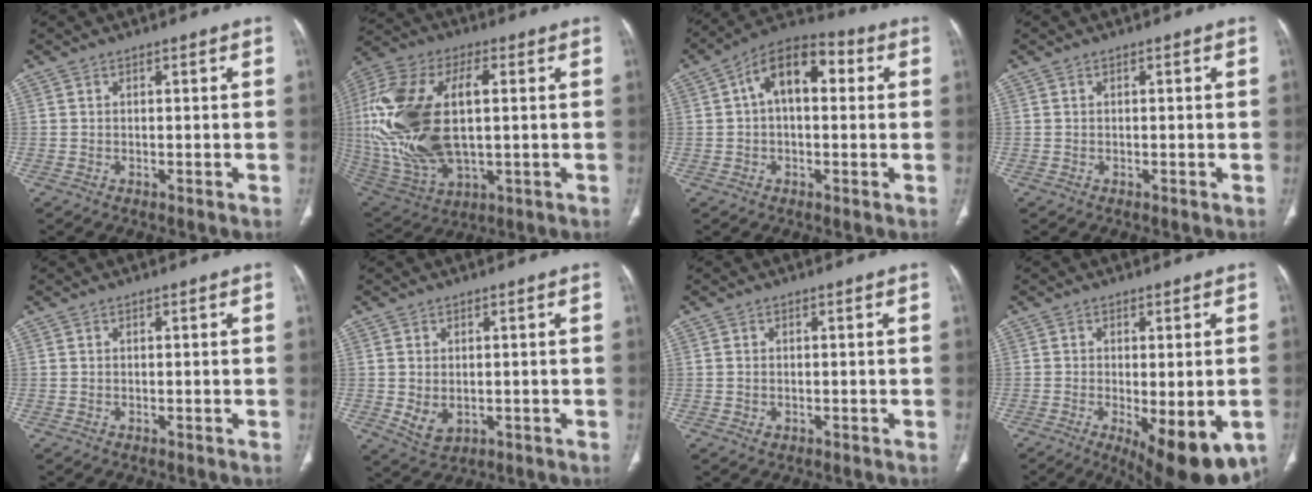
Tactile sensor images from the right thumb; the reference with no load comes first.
{"total": 25.8, "force": [1.6, 13.1, 22.1], "torque": [-0.480, -0.005, 0.035]}
{"total": 12.0, "force": [2.4, 6.6, 9.7], "torque": [-0.142, 0.036, 0.029]}
{"total": 0.0}
{"total": 0.0}
{"total": 4.3, "force": [-0.3, 3.1, 3.0], "torque": [-0.053, -0.009, 0.011]}
{"total": 0.9, "force": [-0.1, 0.8, 0.5], "torque": [-0.012, 0.000, 0.003]}
{"total": 14.0, "force": [-5.5, 5.2, 11.7], "torque": [-0.142, -0.013, -0.067]}